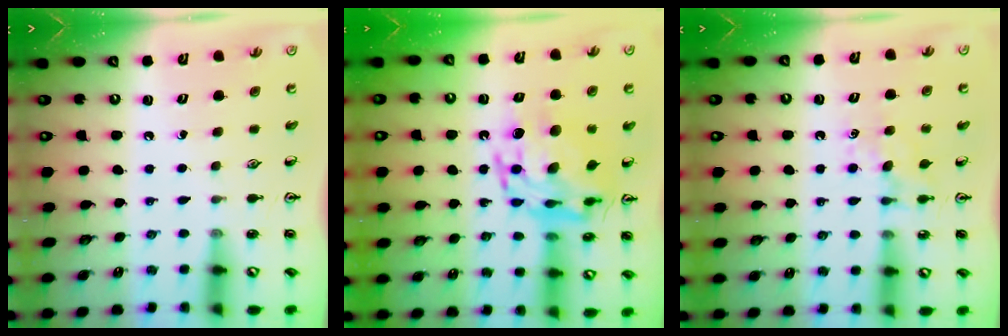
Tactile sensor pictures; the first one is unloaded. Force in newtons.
{"total": 16.0, "press": 15.9, "slide": 1.8}
{"total": 6.2, "press": 6.2, "slide": 0.5}